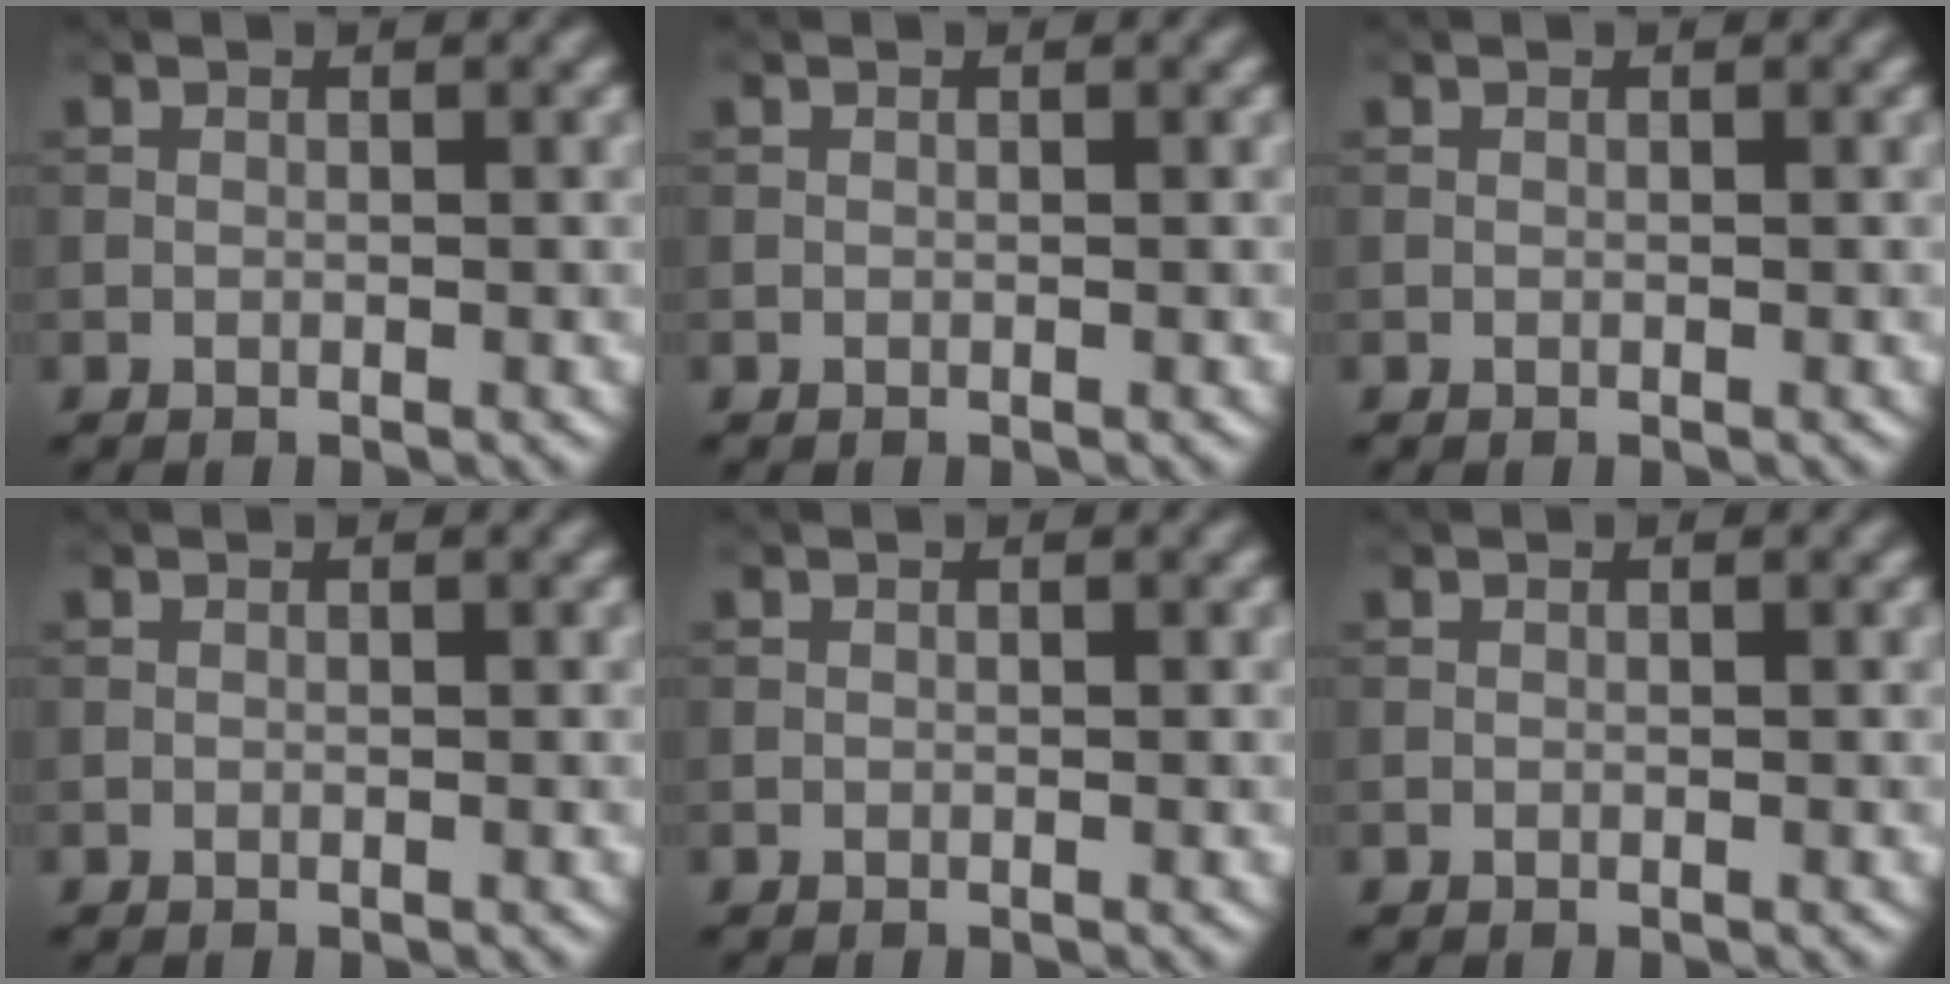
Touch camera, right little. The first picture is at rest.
{"total": 0.0}
{"total": 0.0}
{"total": 0.0}
{"total": 0.0}
{"total": 0.0}